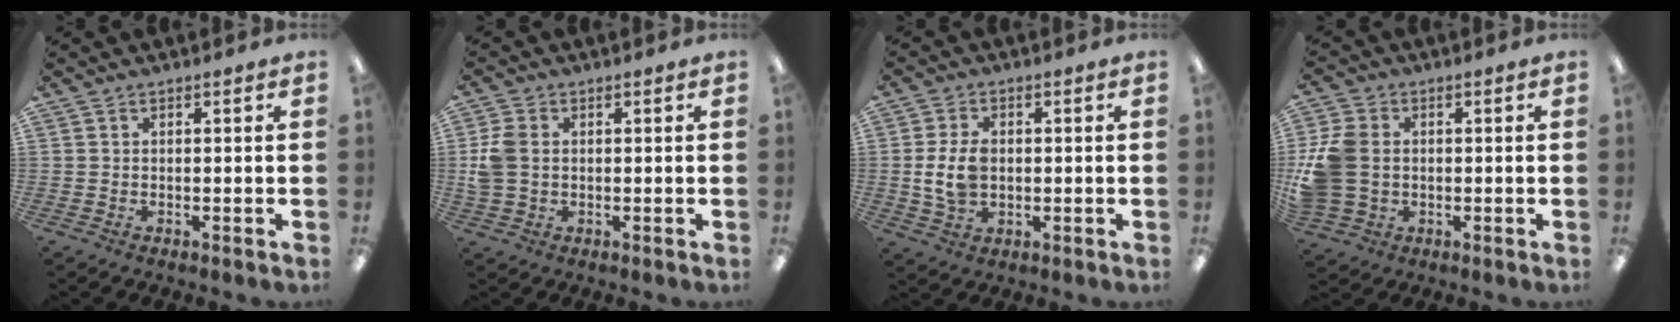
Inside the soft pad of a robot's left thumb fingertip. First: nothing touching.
{"total": 5.4, "force": [0.4, 4.0, 3.6], "torque": [-0.082, 0.006, 0.006]}
{"total": 8.2, "force": [0.0, 5.5, 6.1], "torque": [-0.137, 0.005, 0.002]}
{"total": 12.0, "force": [0.3, 9.6, 7.2], "torque": [-0.161, 0.018, 0.012]}